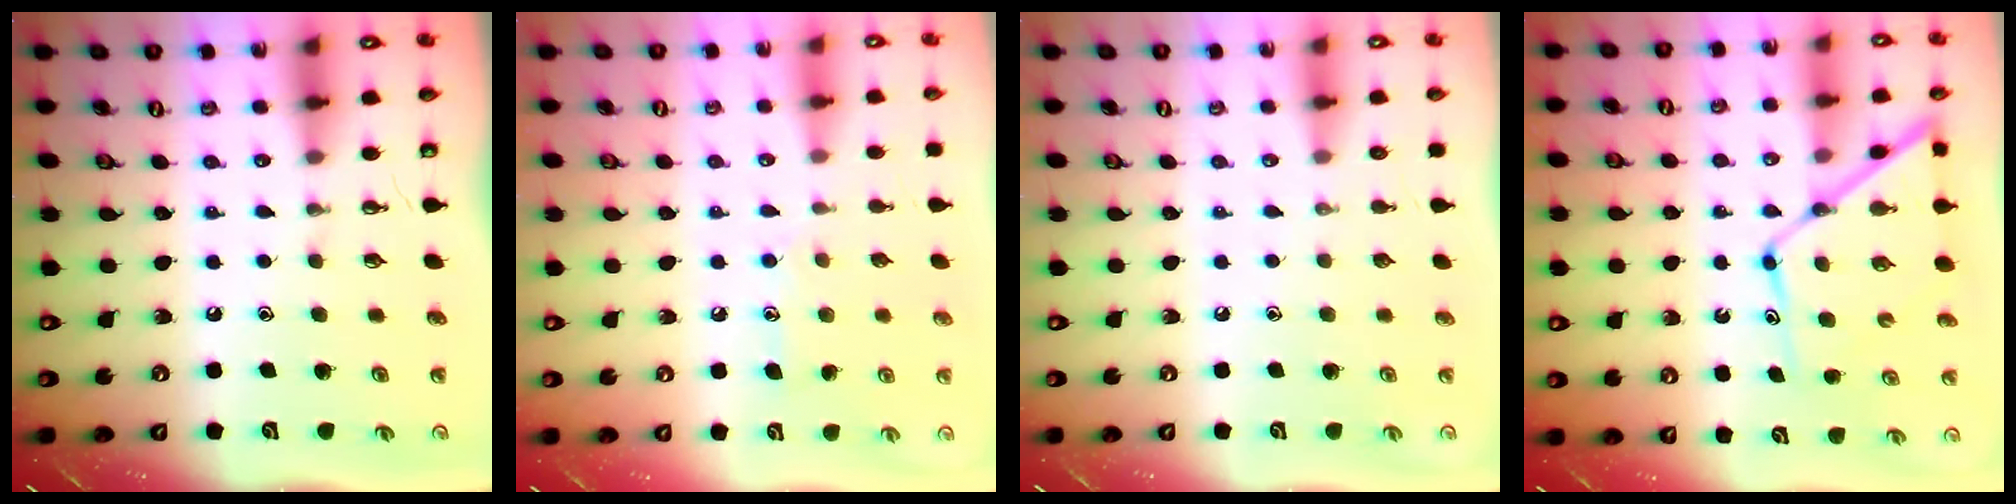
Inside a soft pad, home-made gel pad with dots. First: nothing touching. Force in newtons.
{"total": 6.8, "press": 6.8, "slide": 0.5}
{"total": 0.0}
{"total": 12.3, "press": 12.2, "slide": 1.3}